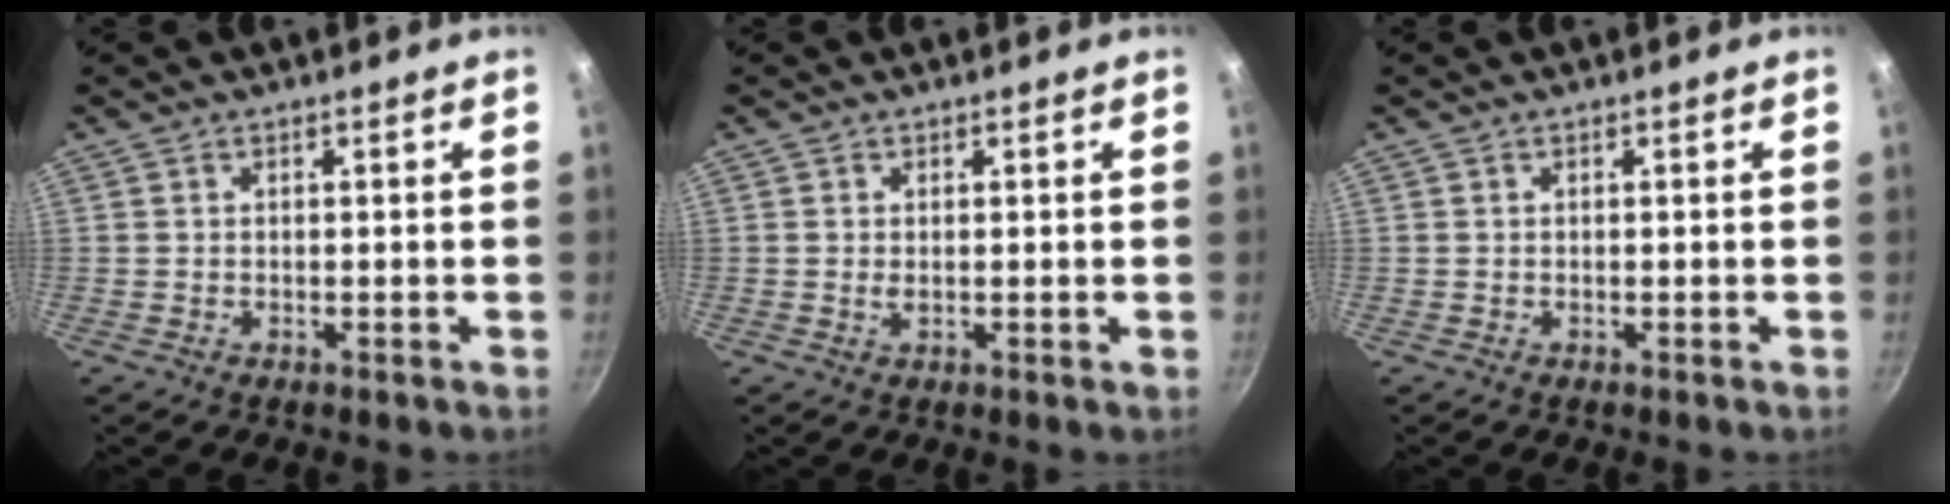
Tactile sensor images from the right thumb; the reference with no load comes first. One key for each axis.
{"total": 0.8, "fx": 0.2, "fy": 0.2, "fz": 0.7, "tx": -0.015, "ty": -0.003, "tz": 0.000}
{"total": 0.0}